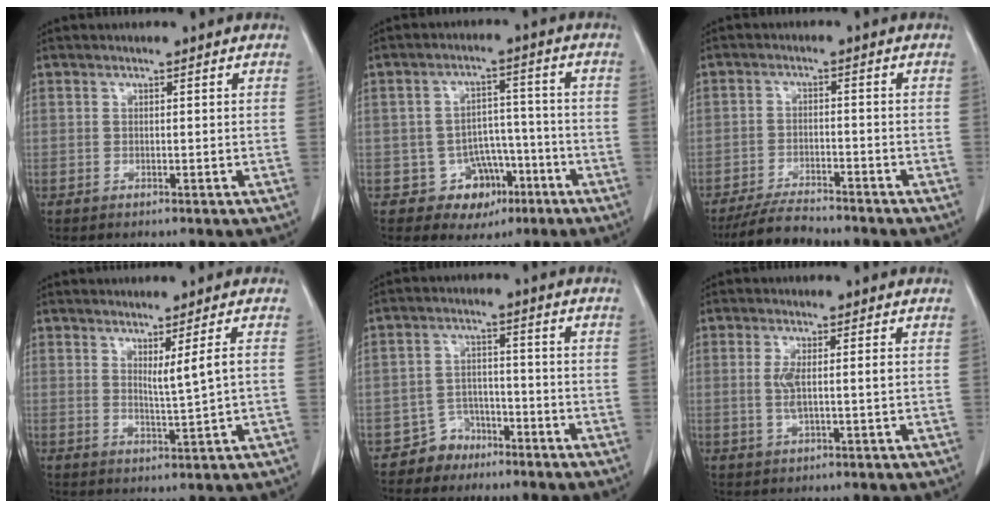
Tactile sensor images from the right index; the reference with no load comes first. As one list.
[{"total": 6.7, "force": [-3.0, 5.9, 1.1], "torque": [0.010, 0.024, -0.037]}, {"total": 6.3, "force": [-5.8, 1.2, 2.1], "torque": [-0.037, -0.017, -0.101]}, {"total": 3.4, "force": [1.0, -0.8, 3.1], "torque": [-0.056, -0.014, 0.024]}, {"total": 4.6, "force": [-3.3, 3.1, -0.2], "torque": [0.013, 0.015, -0.057]}, {"total": 3.7, "force": [0.3, 0.5, 3.6], "torque": [-0.070, -0.001, 0.007]}]